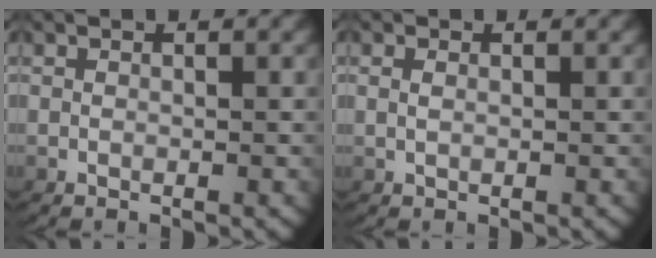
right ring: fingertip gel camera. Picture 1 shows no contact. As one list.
[{"total": 0.5, "force": [0.3, 0.2, 0.4], "torque": [-0.014, -0.004, 0.010]}]